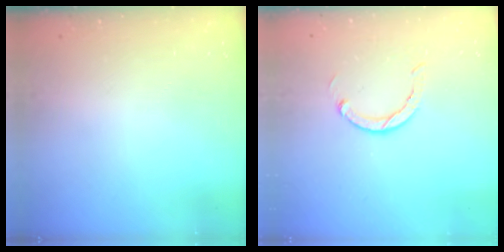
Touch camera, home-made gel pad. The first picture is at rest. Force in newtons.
{"total": 3.0, "press": 3.0, "slide": 0.1}